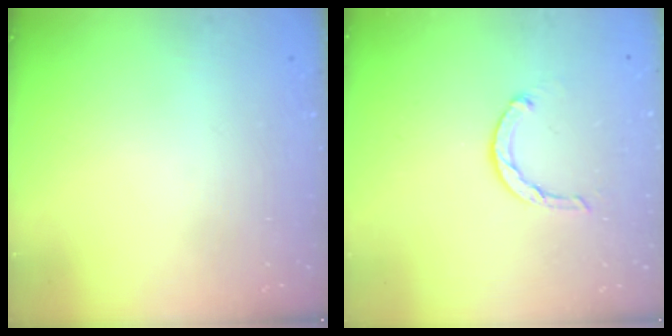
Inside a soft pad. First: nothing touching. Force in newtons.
{"total": 3.6, "press": 3.5, "slide": 0.5}